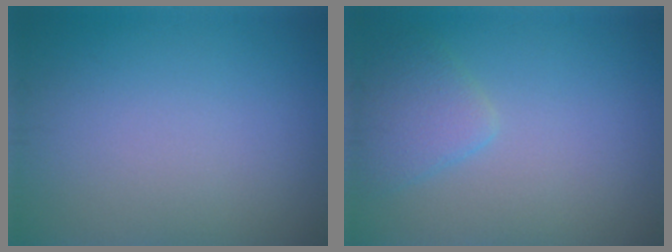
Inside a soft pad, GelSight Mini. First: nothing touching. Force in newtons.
{"total": 2.5, "press": 2.5, "slide": 0.2}